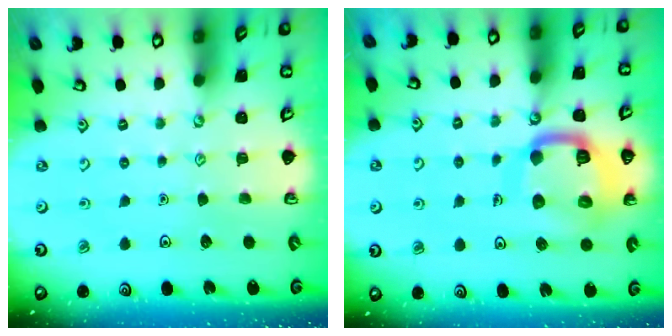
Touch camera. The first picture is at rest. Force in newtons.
{"total": 16.4, "press": 16.3, "slide": 1.8}